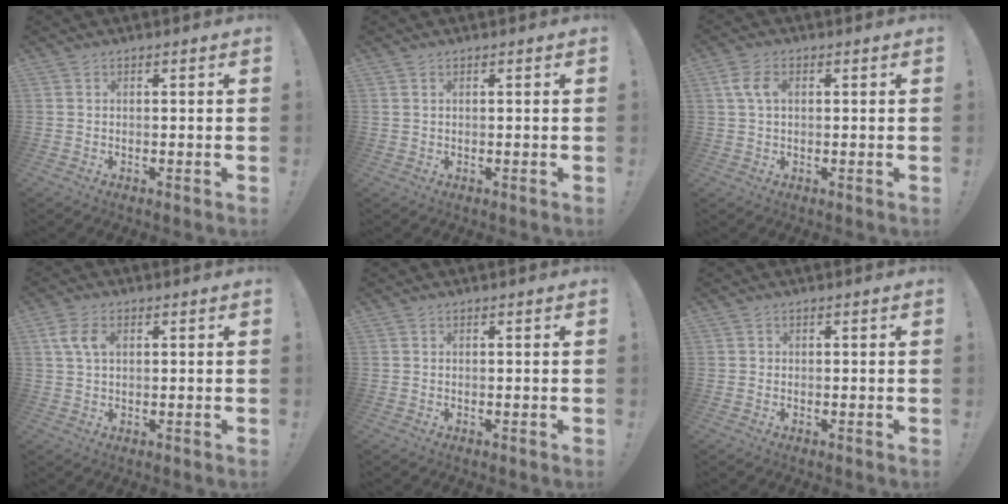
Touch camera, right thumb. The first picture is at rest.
{"total": 0.7, "force": [0.4, 0.3, 0.5], "torque": [-0.016, 0.004, 0.008]}
{"total": 5.3, "force": [1.2, 3.0, 4.2], "torque": [-0.094, 0.010, 0.023]}
{"total": 5.9, "force": [1.7, 3.3, 4.6], "torque": [-0.092, 0.005, 0.030]}
{"total": 0.0}
{"total": 0.7, "force": [0.1, 0.7, 0.2], "torque": [-0.010, 0.004, 0.002]}